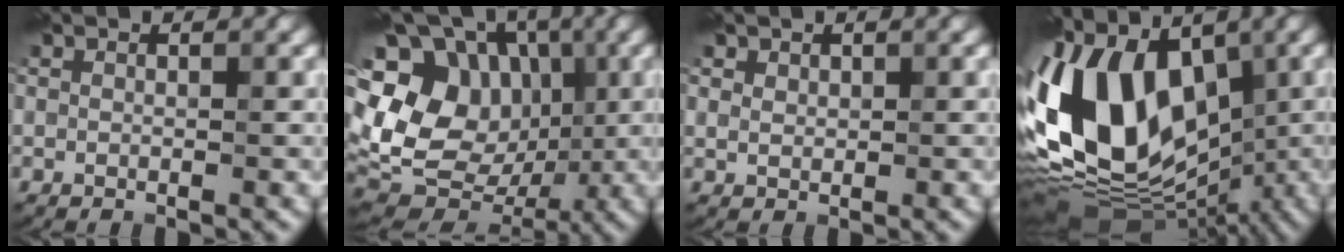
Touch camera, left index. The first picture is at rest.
{"total": 18.1, "force": [2.2, 14.8, 10.2], "torque": [-0.208, 0.039, 0.036]}
{"total": 2.1, "force": [1.2, 1.4, 0.8], "torque": [-0.032, 0.002, 0.035]}
{"total": 16.9, "force": [-1.0, 11.3, 12.4], "torque": [-0.249, 0.003, -0.024]}